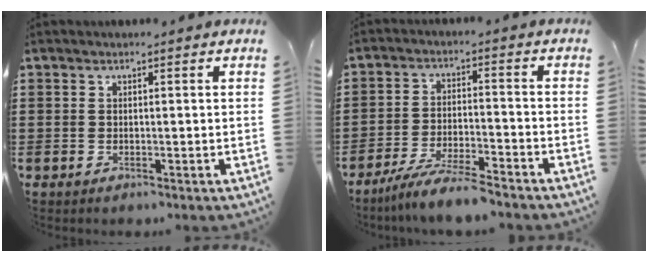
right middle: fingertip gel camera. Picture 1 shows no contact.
{"total": 6.5, "force": [-6.0, 0.0, 2.7], "torque": [-0.060, -0.010, -0.114]}